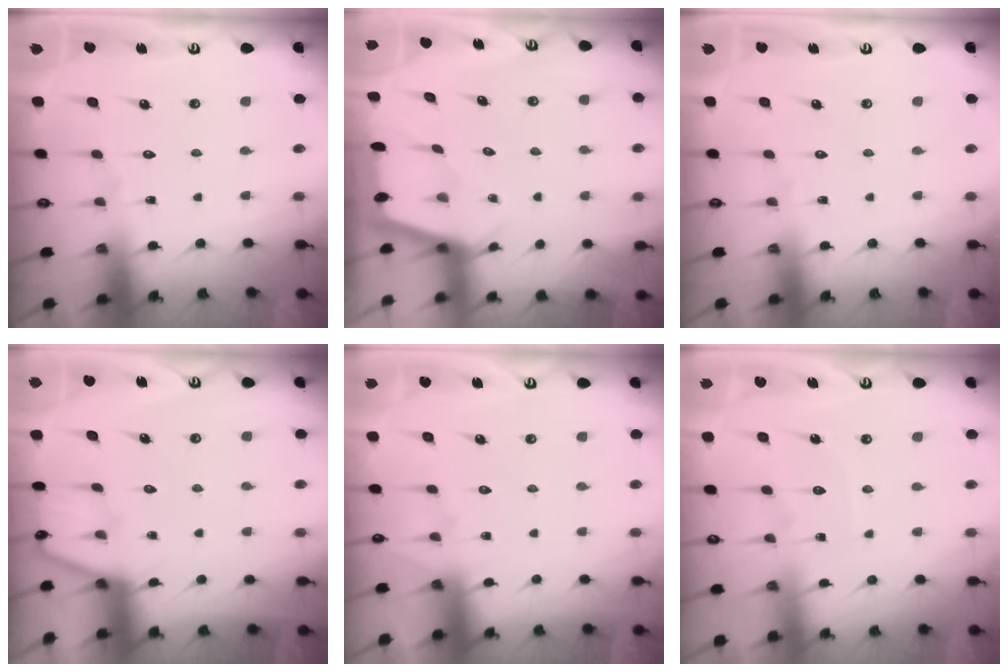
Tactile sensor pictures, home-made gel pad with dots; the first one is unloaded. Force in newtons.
{"total": 2.2, "press": 2.2, "slide": 0.3}
{"total": 0.0}
{"total": 3.2, "press": 3.1, "slide": 0.4}
{"total": 3.0, "press": 3.0, "slide": 0.4}
{"total": 4.8, "press": 4.8, "slide": 0.5}